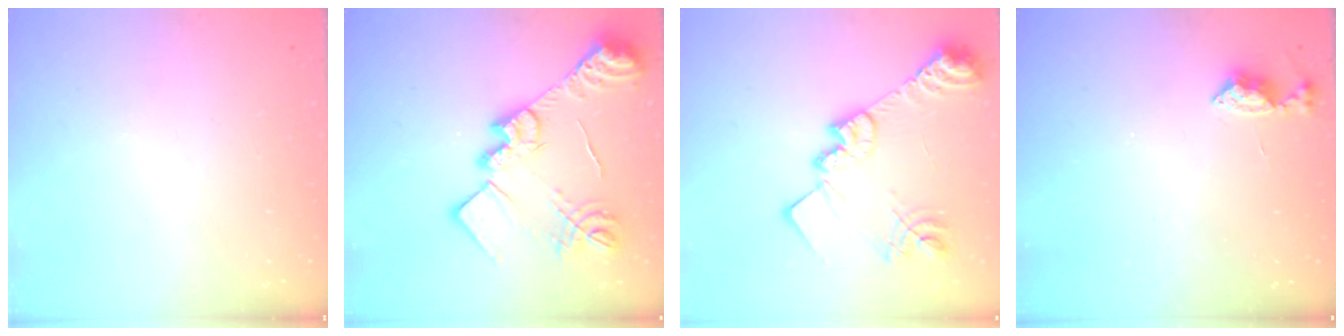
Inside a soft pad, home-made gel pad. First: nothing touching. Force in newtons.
{"total": 23.7, "press": 23.7, "slide": 1.4}
{"total": 20.0, "press": 20.0, "slide": 1.4}
{"total": 5.8, "press": 5.7, "slide": 0.8}